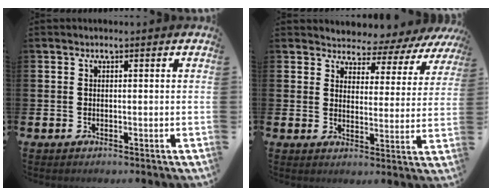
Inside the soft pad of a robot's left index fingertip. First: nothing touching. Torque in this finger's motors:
{"motor_torque": [1.66, -0.48, 0.30, 0.07]}